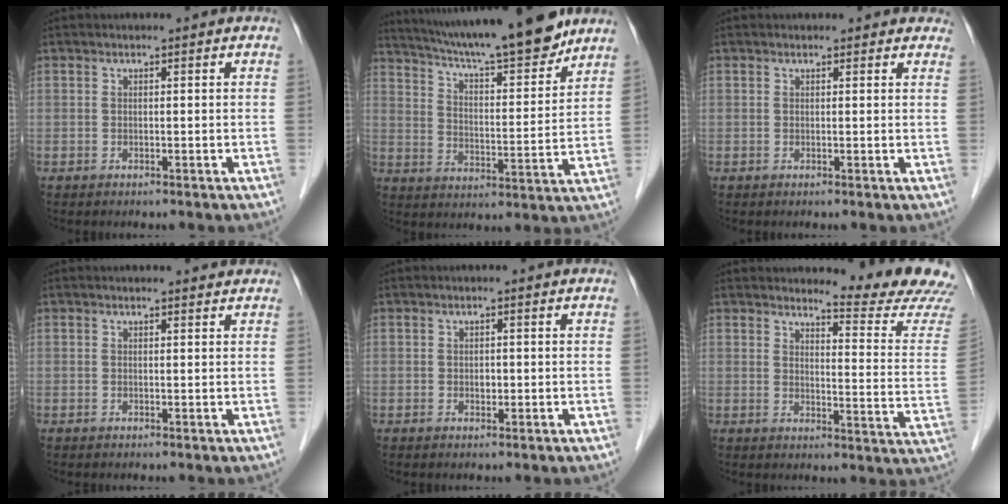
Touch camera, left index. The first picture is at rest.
{"total": 19.4, "force": [16.9, 1.6, 9.5], "torque": [-0.157, 0.003, 0.257]}
{"total": 3.2, "force": [2.9, 1.2, 0.7], "torque": [0.001, 0.003, 0.017]}
{"total": 1.5, "force": [1.5, 0.2, 0.2], "torque": [-0.013, 0.001, 0.015]}
{"total": 1.0, "force": [-0.1, 0.7, 0.7], "torque": [-0.012, 0.001, -0.001]}
{"total": 13.3, "force": [13.0, -1.3, 2.5], "torque": [-0.028, -0.125, 0.137]}